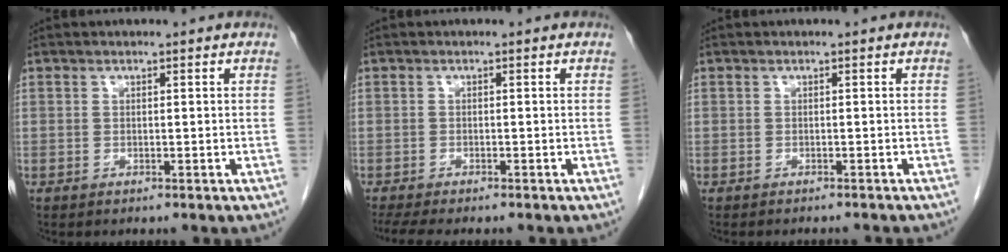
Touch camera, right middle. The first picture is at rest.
{"total": 5.9, "force": [-4.9, 1.0, 3.0], "torque": [-0.045, -0.011, -0.077]}
{"total": 4.0, "force": [-3.8, 0.5, 1.2], "torque": [-0.015, -0.010, -0.043]}